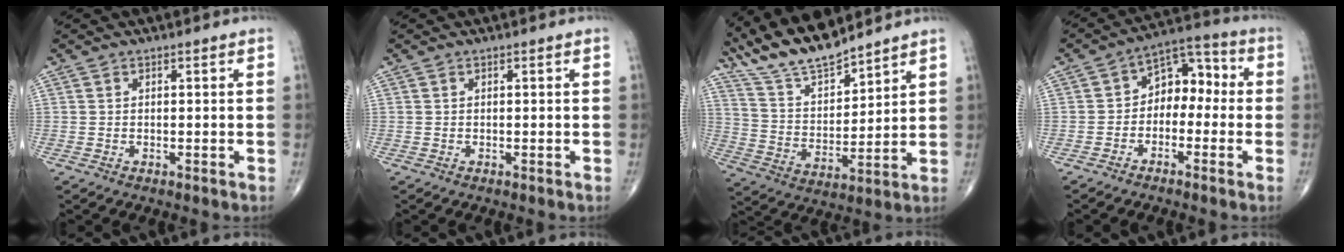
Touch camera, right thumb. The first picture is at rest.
{"total": 0.0}
{"total": 12.9, "force": [11.7, 2.6, 4.7], "torque": [-0.074, -0.056, 0.229]}
{"total": 8.6, "force": [-1.1, 6.0, 6.1], "torque": [-0.054, 0.046, -0.036]}